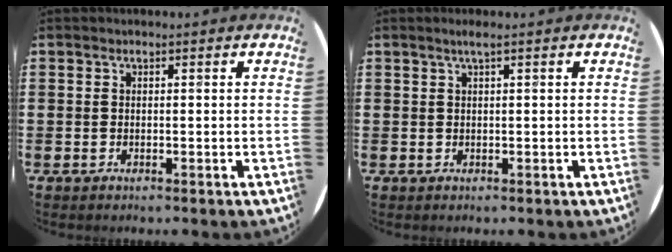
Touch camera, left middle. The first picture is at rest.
{"total": 1.2, "force": [0.6, -0.1, 1.1], "torque": [-0.020, 0.001, 0.009]}